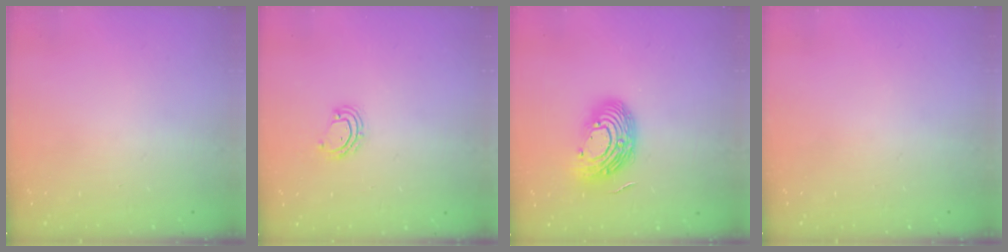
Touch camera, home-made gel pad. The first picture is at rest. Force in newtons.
{"total": 5.0, "press": 4.9, "slide": 0.3}
{"total": 14.0, "press": 13.9, "slide": 1.1}
{"total": 0.0}